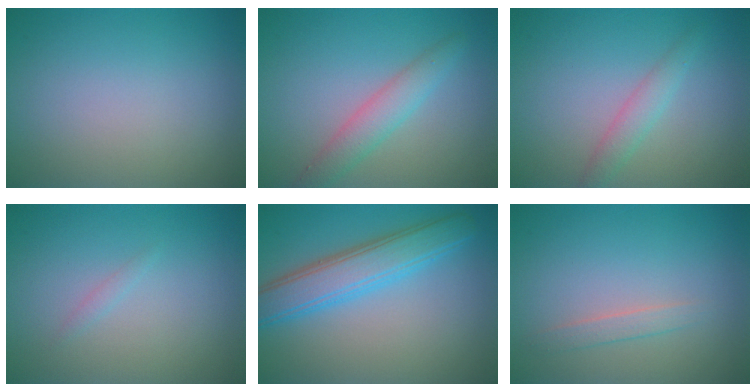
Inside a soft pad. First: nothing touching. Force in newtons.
{"total": 3.0, "press": 3.0, "slide": 0.3}
{"total": 1.9, "press": 1.9, "slide": 0.1}
{"total": 0.6, "press": 0.6, "slide": 0.0}
{"total": 5.3, "press": 5.3, "slide": 0.1}
{"total": 1.3, "press": 1.3, "slide": 0.1}